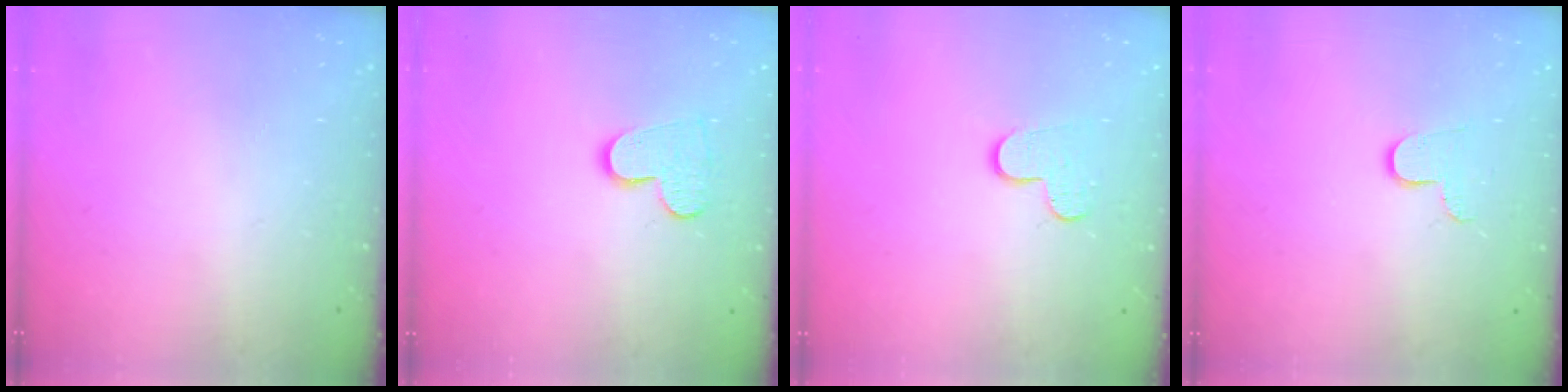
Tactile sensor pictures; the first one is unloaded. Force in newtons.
{"total": 8.9, "press": 8.9, "slide": 0.7}
{"total": 7.9, "press": 7.9, "slide": 0.5}
{"total": 6.5, "press": 6.4, "slide": 0.6}